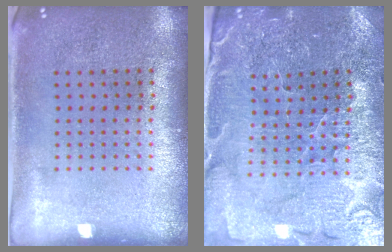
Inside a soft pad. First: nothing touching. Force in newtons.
{"total": 3.4, "press": 3.4, "slide": 0.3}